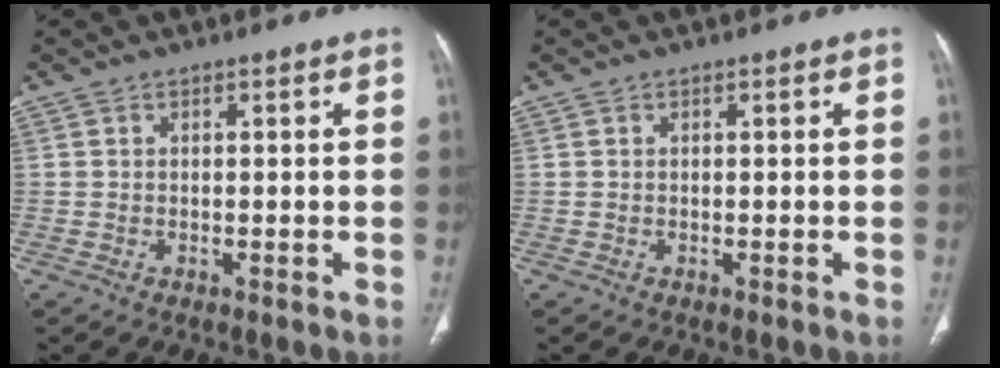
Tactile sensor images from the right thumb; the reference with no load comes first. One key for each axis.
{"total": 0.0}